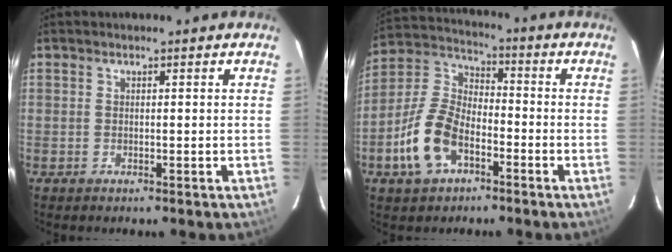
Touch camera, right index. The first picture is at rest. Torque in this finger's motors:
{"motor_torque": [1.14, -0.97, 0.64, 0.15]}